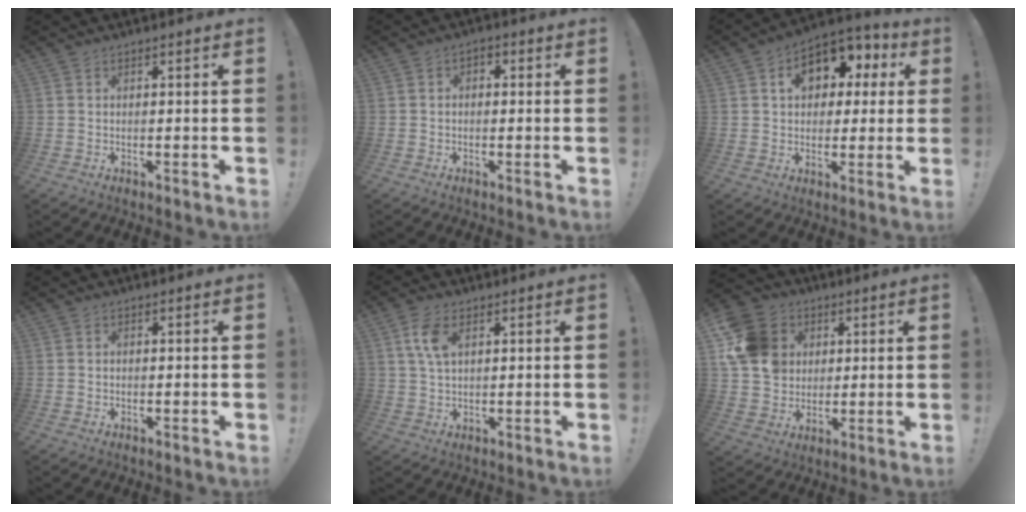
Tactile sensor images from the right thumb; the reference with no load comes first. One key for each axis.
{"total": 2.1, "fx": -1.4, "fy": 1.1, "fz": 1.1, "tx": -0.021, "ty": 0.014, "tz": -0.025}
{"total": 12.6, "fx": 4.3, "fy": 8.8, "fz": 7.9, "tx": -0.117, "ty": -0.009, "tz": 0.079}
{"total": 0.0}
{"total": 6.9, "fx": 2.7, "fy": 3.8, "fz": 5.1, "tx": -0.100, "ty": 0.001, "tz": 0.049}
{"total": 15.5, "fx": 4.1, "fy": 13.2, "fz": 6.9, "tx": -0.116, "ty": -0.005, "tz": 0.090}